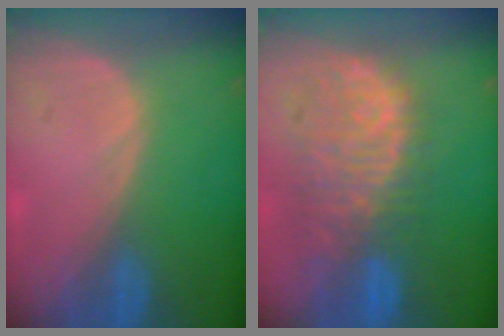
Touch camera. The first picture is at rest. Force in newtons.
{"total": 11.0, "press": 9.6, "slide": 5.4}